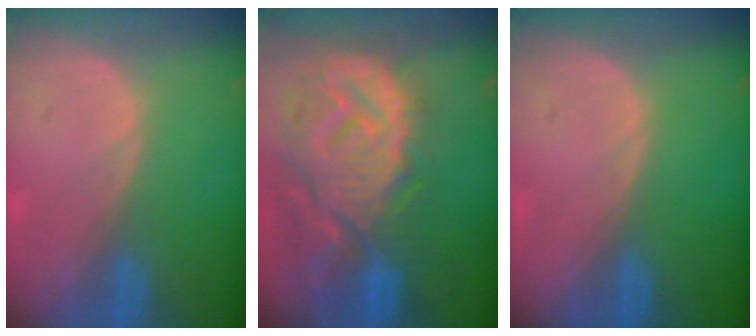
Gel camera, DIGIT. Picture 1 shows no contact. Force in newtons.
{"total": 14.0, "press": 12.1, "slide": 6.9}
{"total": 0.0}